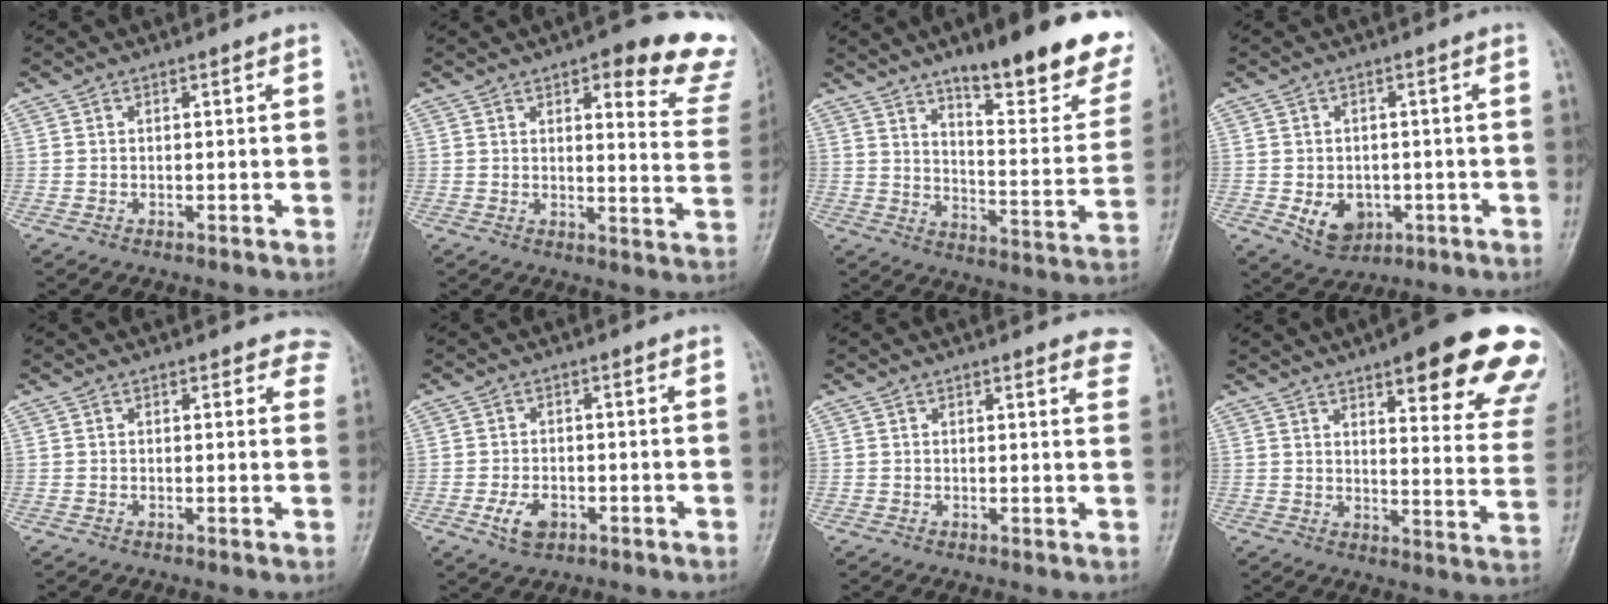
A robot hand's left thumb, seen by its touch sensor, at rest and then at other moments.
{"total": 16.8, "force": [11.5, 5.3, 11.0], "torque": [-0.083, -0.056, 0.117]}
{"total": 23.0, "force": [15.0, 6.0, 16.4], "torque": [-0.181, -0.079, 0.218]}
{"total": 6.4, "force": [-1.7, 5.0, 3.7], "torque": [-0.040, 0.004, -0.012]}
{"total": 3.7, "force": [3.2, 1.9, 0.5], "torque": [0.032, -0.013, 0.013]}
{"total": 4.3, "force": [-1.8, 2.7, 2.8], "torque": [-0.052, 0.005, -0.030]}
{"total": 4.9, "force": [3.8, 1.4, 2.7], "torque": [-0.011, -0.012, 0.030]}
{"total": 21.9, "force": [13.3, 5.7, 16.4], "torque": [-0.171, -0.049, 0.160]}